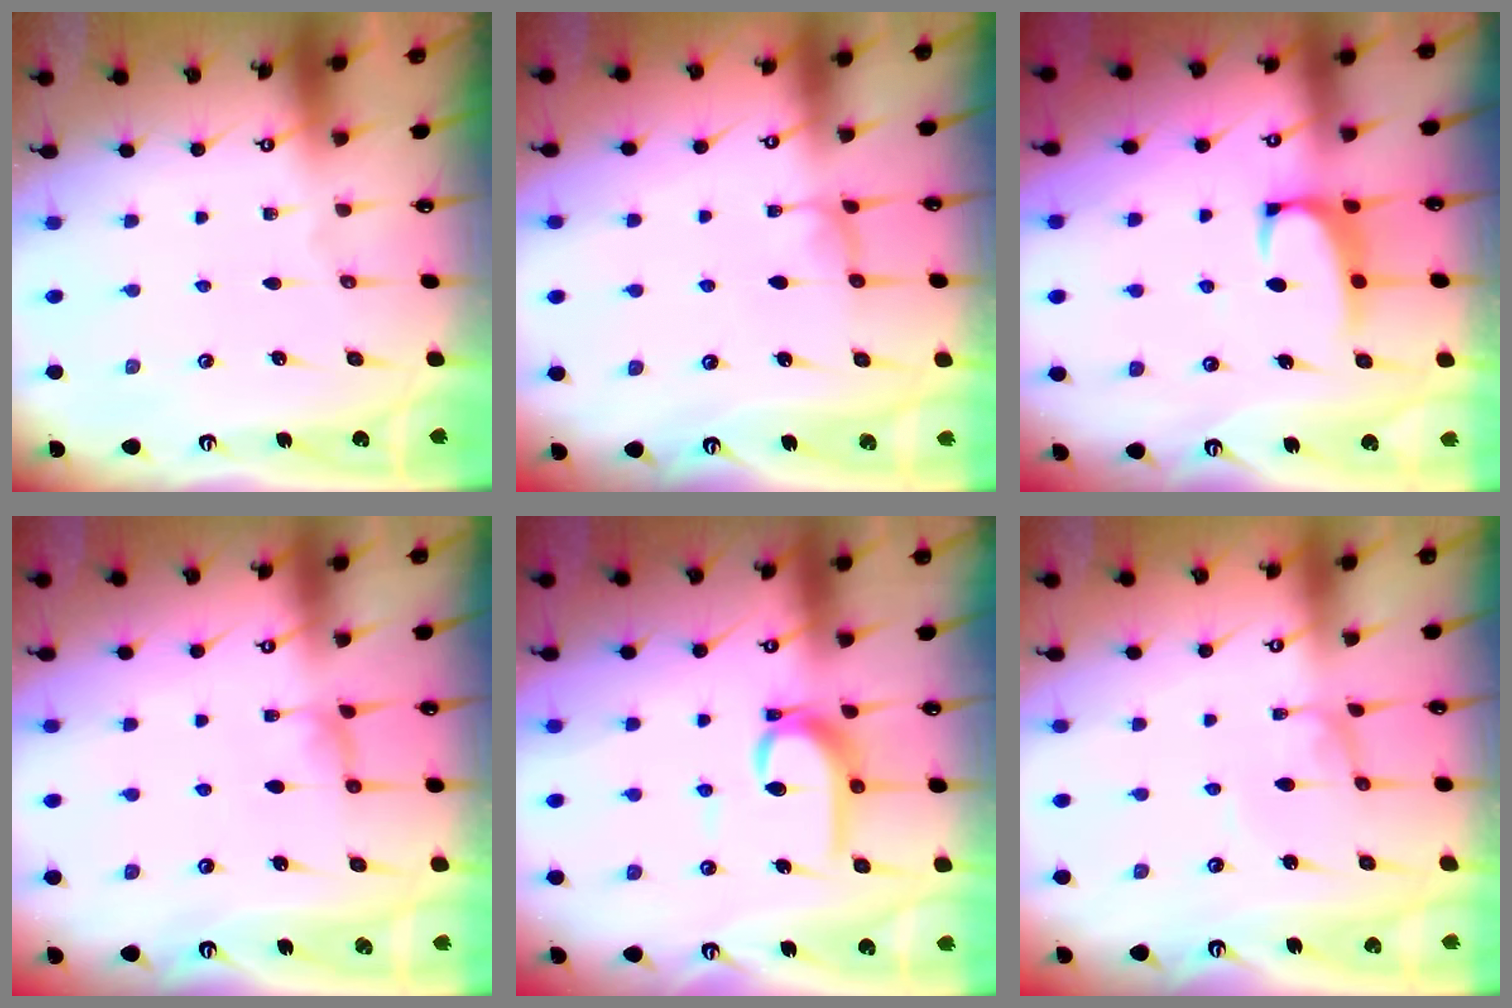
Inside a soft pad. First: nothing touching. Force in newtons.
{"total": 0.6, "press": 0.6, "slide": 0.3}
{"total": 1.4, "press": 1.1, "slide": 0.8}
{"total": 1.3, "press": 1.1, "slide": 0.7}
{"total": 10.5, "press": 10.5, "slide": 0.7}
{"total": 0.6, "press": 0.5, "slide": 0.2}